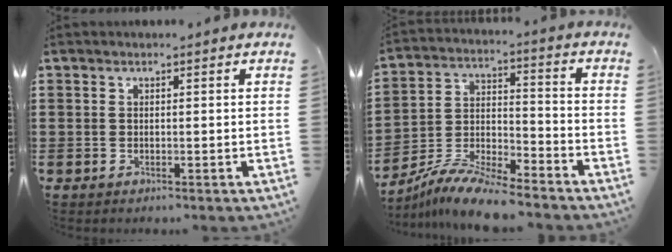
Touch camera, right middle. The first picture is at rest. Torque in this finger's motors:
{"motor_torque": [1.44, -0.70, 0.20, 0.16]}